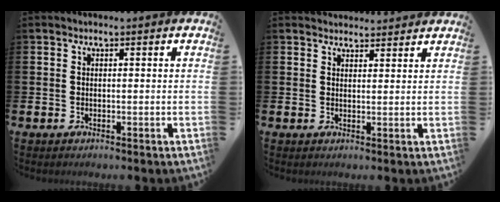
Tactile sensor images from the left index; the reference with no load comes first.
{"total": 2.6, "force": [2.5, 0.6, -0.2], "torque": [0.006, -0.013, 0.045]}